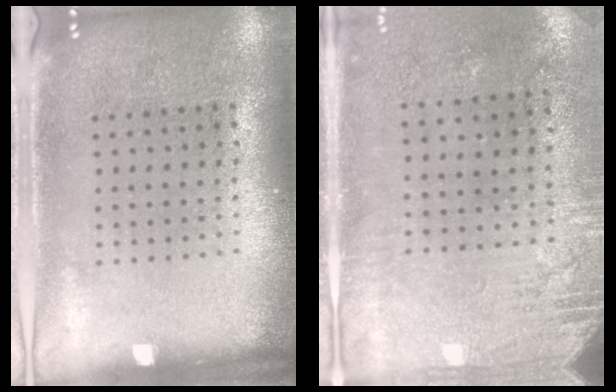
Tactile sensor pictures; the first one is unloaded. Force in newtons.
{"total": 2.8, "press": 2.4, "slide": 1.5}